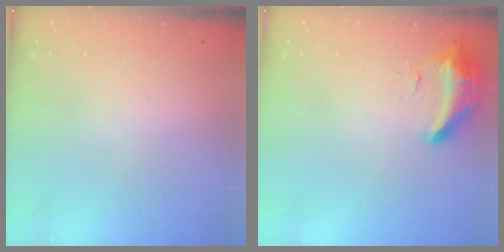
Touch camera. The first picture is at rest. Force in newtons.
{"total": 9.5, "press": 9.4, "slide": 1.8}